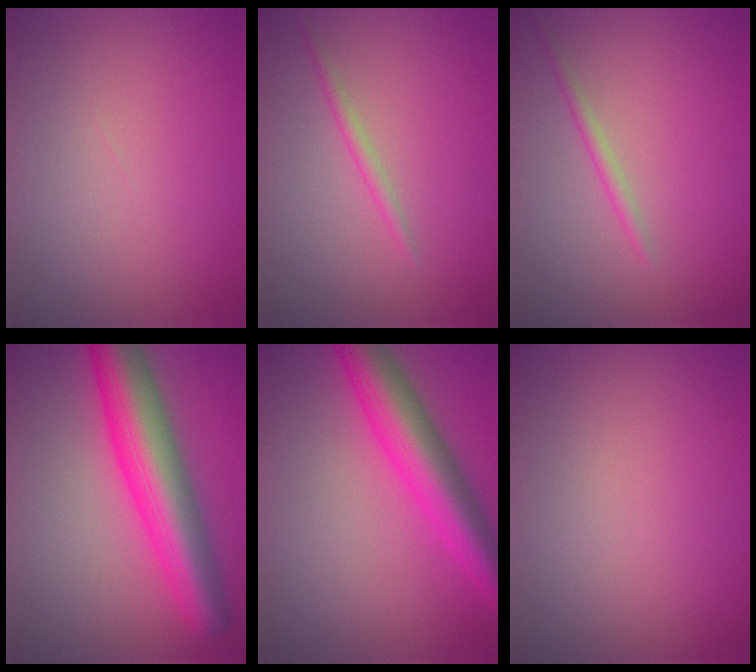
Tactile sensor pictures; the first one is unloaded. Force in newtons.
{"total": 1.1, "press": 1.1, "slide": 0.0}
{"total": 1.2, "press": 1.2, "slide": 0.0}
{"total": 8.8, "press": 8.8, "slide": 0.3}
{"total": 6.9, "press": 6.9, "slide": 0.2}
{"total": 0.0}